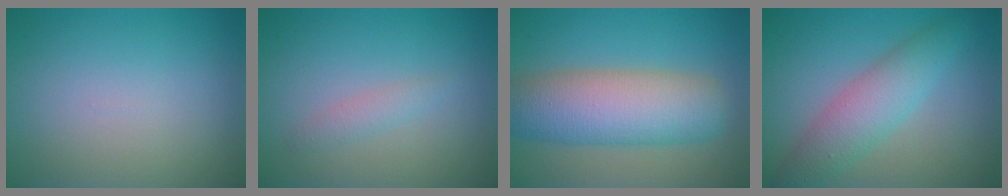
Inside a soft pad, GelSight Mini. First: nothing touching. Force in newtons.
{"total": 1.2, "press": 1.2, "slide": 0.1}
{"total": 8.9, "press": 8.9, "slide": 0.2}
{"total": 4.6, "press": 4.6, "slide": 0.1}